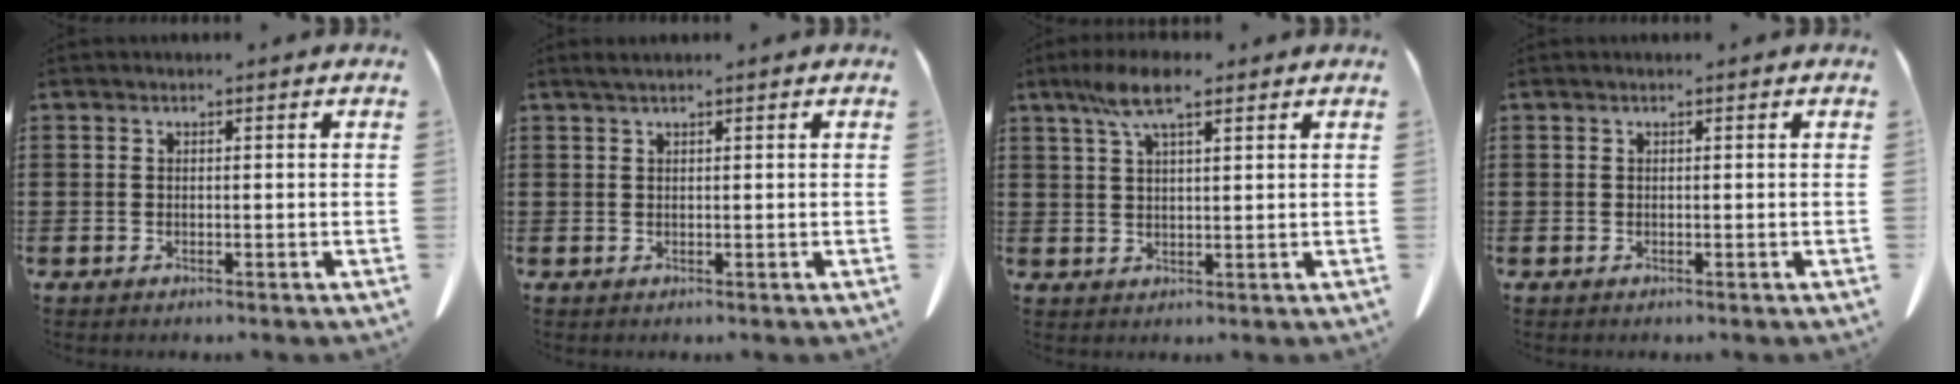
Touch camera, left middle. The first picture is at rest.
{"total": 1.1, "force": [0.8, 0.0, 0.8], "torque": [-0.018, -0.002, 0.015]}
{"total": 7.0, "force": [4.1, 1.6, 5.4], "torque": [-0.114, 0.003, 0.074]}
{"total": 0.0}